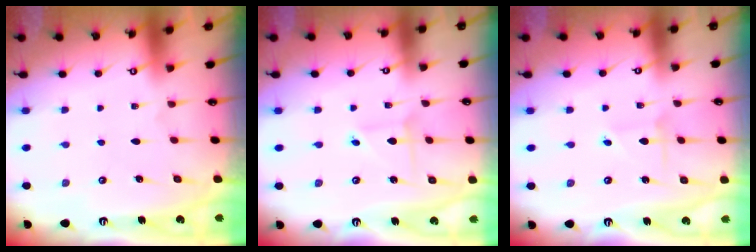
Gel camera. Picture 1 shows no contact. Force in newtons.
{"total": 2.3, "press": 2.3, "slide": 0.0}
{"total": 2.4, "press": 2.4, "slide": 0.2}